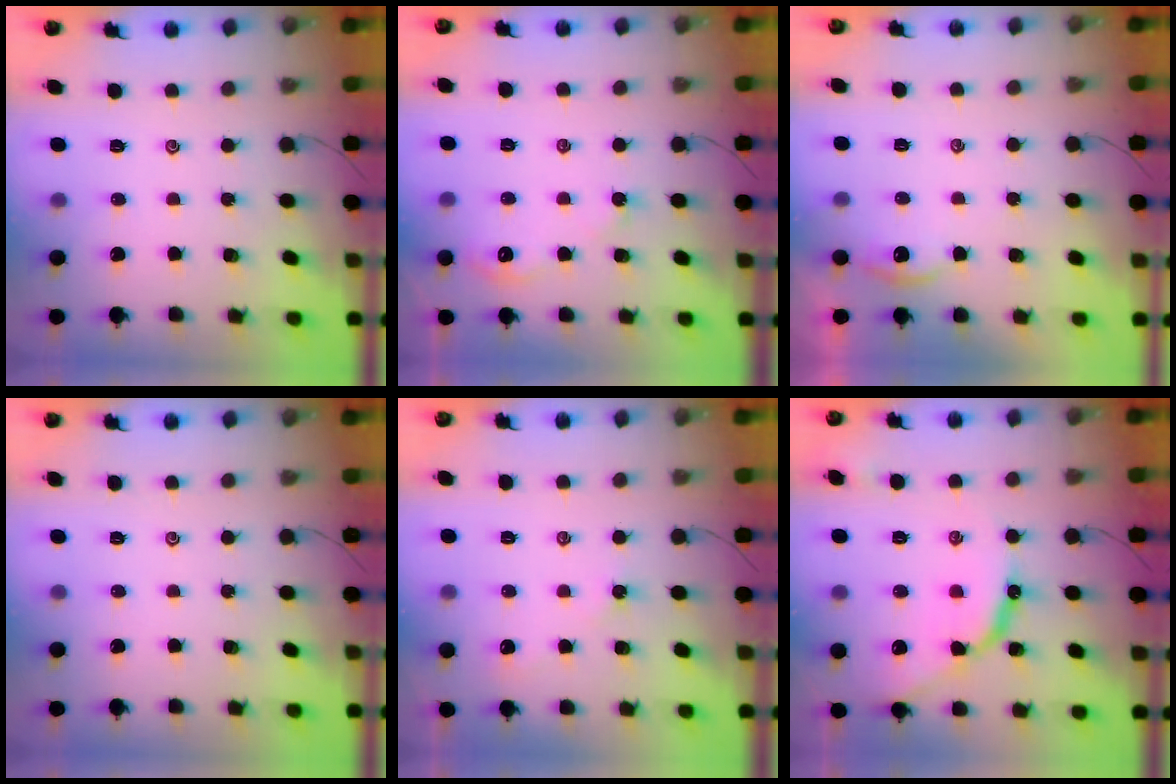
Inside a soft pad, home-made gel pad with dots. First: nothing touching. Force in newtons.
{"total": 3.6, "press": 3.6, "slide": 0.4}
{"total": 4.6, "press": 4.5, "slide": 0.3}
{"total": 0.0}
{"total": 2.3, "press": 2.3, "slide": 0.5}
{"total": 10.9, "press": 10.8, "slide": 1.1}